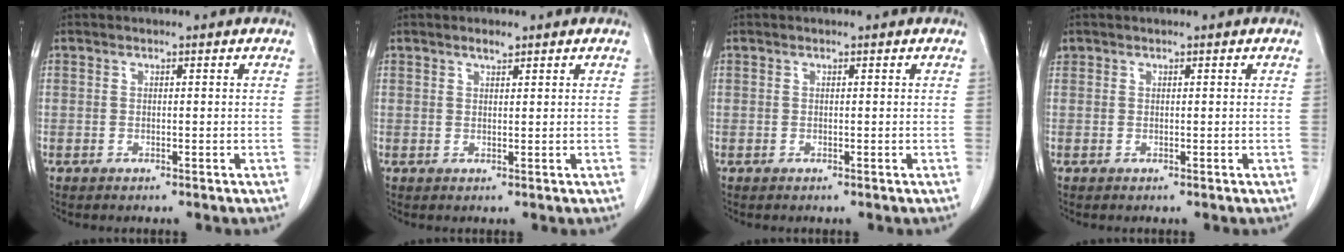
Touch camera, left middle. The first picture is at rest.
{"total": 1.3, "force": [1.0, 0.3, 0.7], "torque": [-0.017, 0.000, 0.020]}
{"total": 0.0}
{"total": 0.6, "force": [0.4, 0.4, 0.0], "torque": [0.001, 0.011, 0.009]}